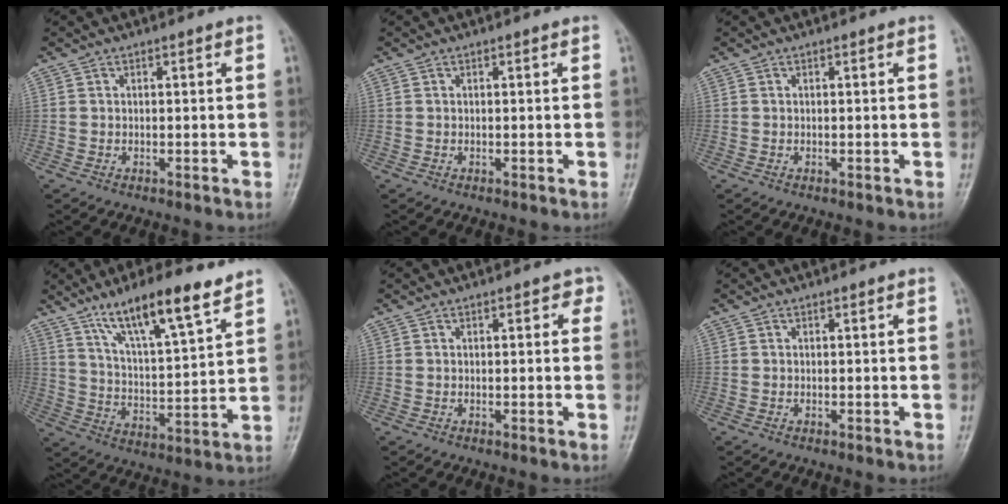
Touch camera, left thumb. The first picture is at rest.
{"total": 0.0}
{"total": 0.0}
{"total": 15.1, "force": [10.3, 3.0, 10.6], "torque": [-0.168, -0.050, 0.186]}
{"total": 1.9, "force": [0.7, 1.1, 1.3], "torque": [-0.002, 0.003, 0.003]}
{"total": 0.0}